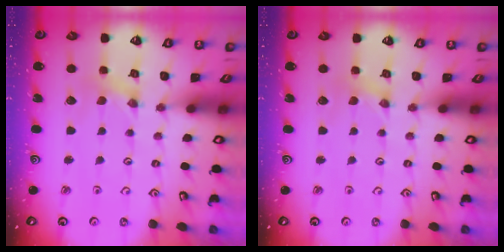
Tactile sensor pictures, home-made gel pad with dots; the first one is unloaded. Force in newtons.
{"total": 0.0}